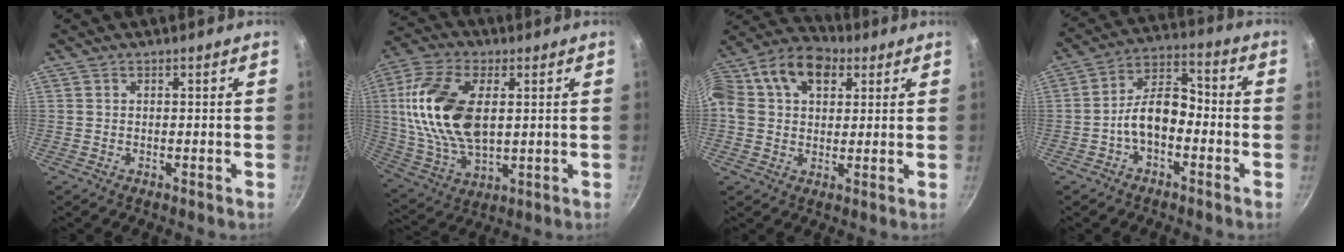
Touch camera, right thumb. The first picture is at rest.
{"total": 19.6, "force": [3.0, 11.1, 15.9], "torque": [-0.302, -0.001, 0.059]}
{"total": 18.5, "force": [5.3, 13.2, 11.9], "torque": [-0.232, 0.033, 0.070]}
{"total": 9.8, "force": [-2.9, 5.8, 7.3], "torque": [-0.103, 0.052, -0.063]}